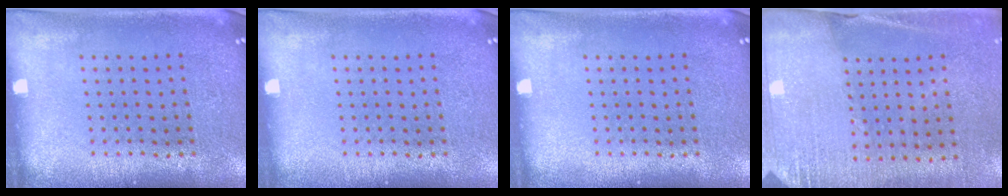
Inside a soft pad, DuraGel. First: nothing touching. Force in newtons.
{"total": 0.0}
{"total": 0.0}
{"total": 2.7, "press": 2.6, "slide": 0.7}